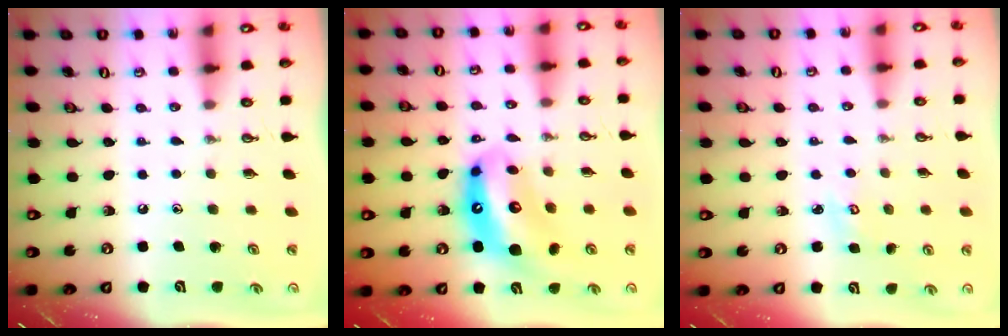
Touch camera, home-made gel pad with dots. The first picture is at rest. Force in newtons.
{"total": 14.1, "press": 14.0, "slide": 1.2}
{"total": 2.3, "press": 2.3, "slide": 0.2}